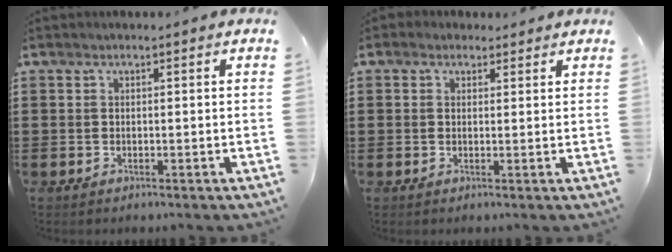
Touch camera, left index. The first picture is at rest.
{"total": 1.6, "force": [1.1, 1.1, 0.3], "torque": [-0.011, 0.008, 0.022]}